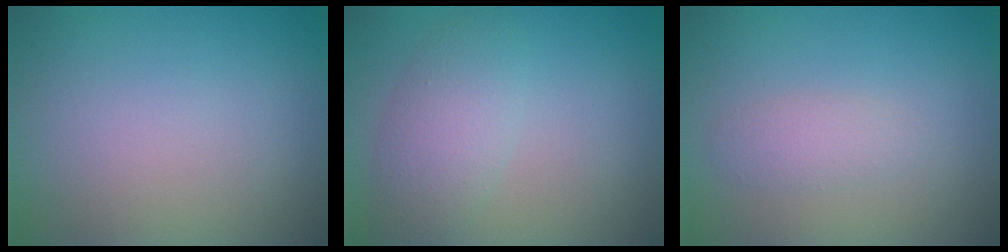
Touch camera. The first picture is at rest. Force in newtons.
{"total": 3.9, "press": 3.9, "slide": 0.2}
{"total": 1.5, "press": 1.5, "slide": 0.1}